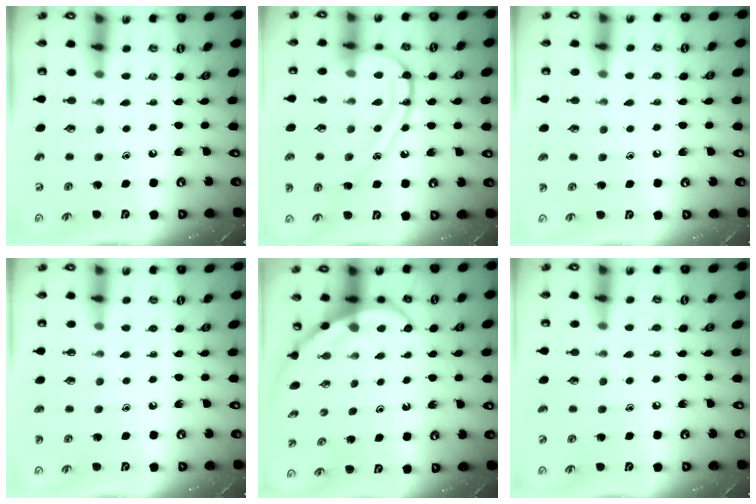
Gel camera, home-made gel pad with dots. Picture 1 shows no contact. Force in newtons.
{"total": 15.2, "press": 15.1, "slide": 1.1}
{"total": 3.4, "press": 3.4, "slide": 0.4}
{"total": 0.9, "press": 0.9, "slide": 0.0}
{"total": 3.9, "press": 3.9, "slide": 0.4}
{"total": 3.3, "press": 3.2, "slide": 0.7}